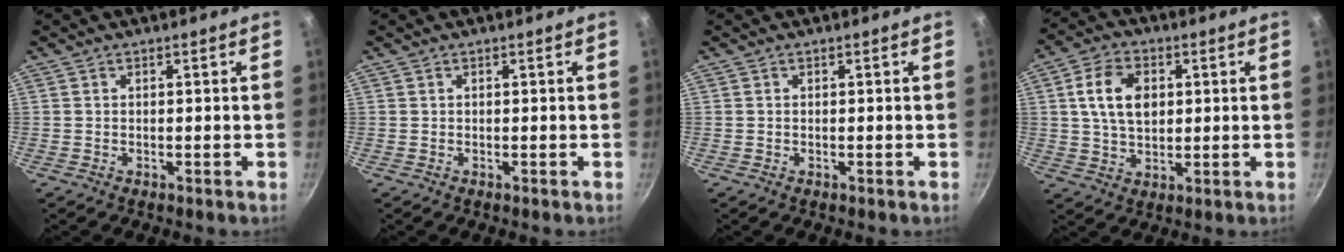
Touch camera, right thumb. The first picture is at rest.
{"total": 0.0}
{"total": 0.0}
{"total": 9.7, "force": [1.9, 6.6, 6.9], "torque": [-0.111, 0.003, 0.031]}